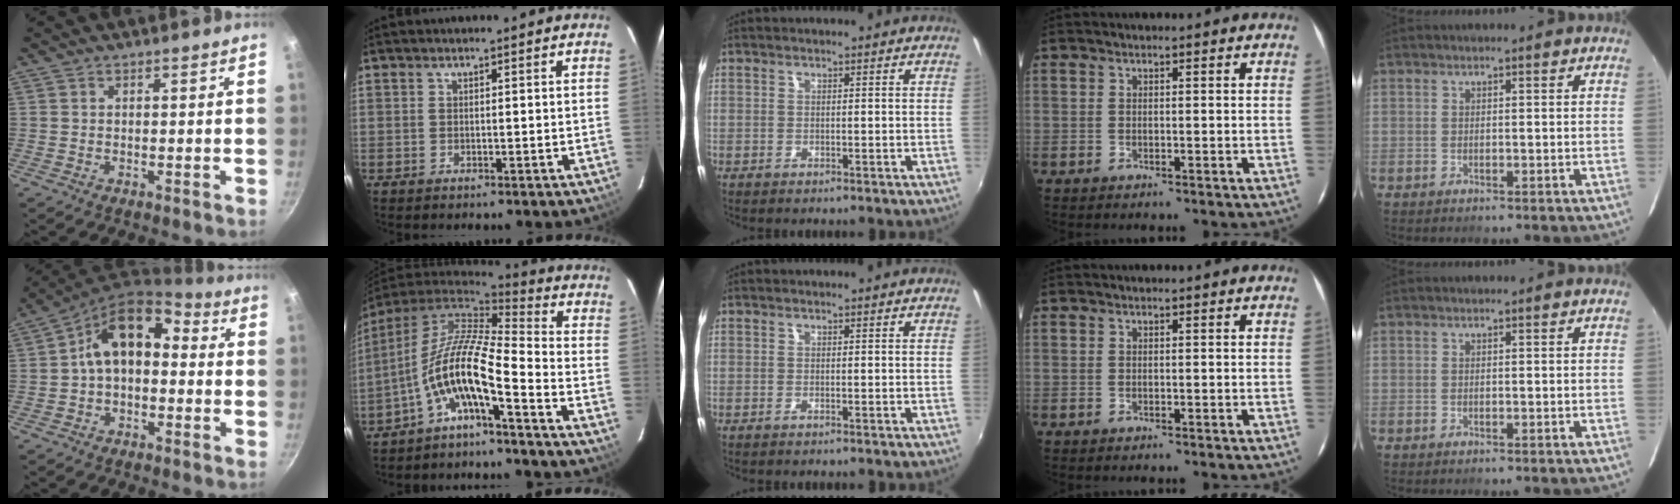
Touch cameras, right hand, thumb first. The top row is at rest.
{"thumb": {"total": 11.7, "force": [0.5, 7.8, 8.7], "torque": [-0.118, 0.045, -0.011]}, "index": {"total": 12.0, "force": [-5.5, 1.8, 10.5], "torque": [-0.195, 0.000, -0.112]}}